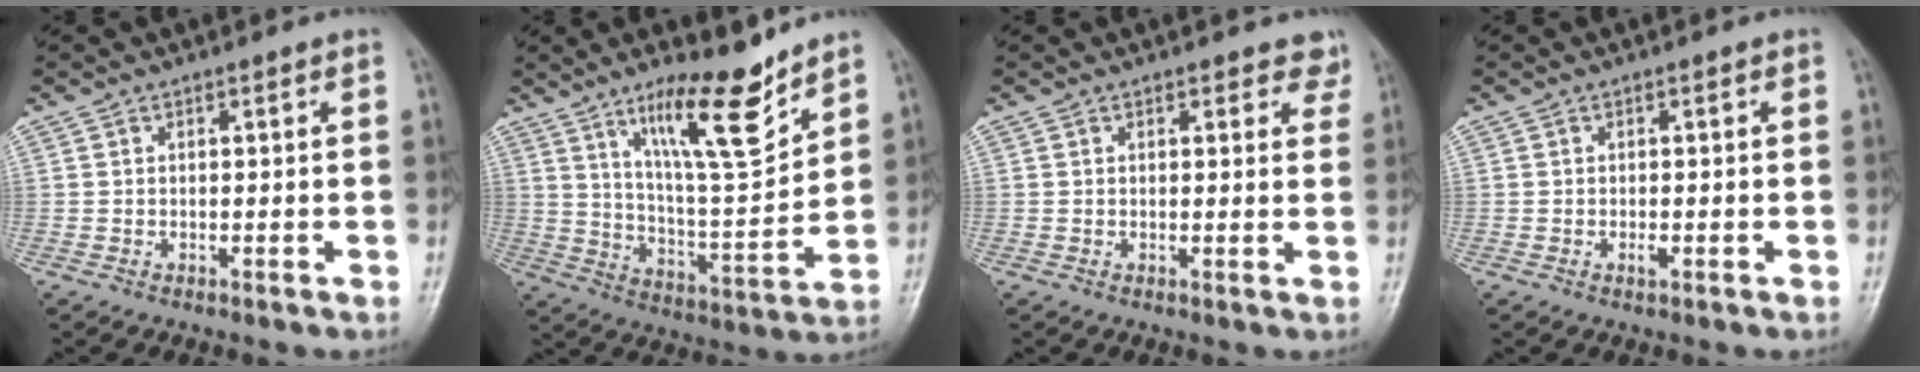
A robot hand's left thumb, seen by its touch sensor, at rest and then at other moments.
{"total": 15.1, "force": [10.2, 3.2, 10.7], "torque": [-0.158, -0.074, 0.182]}
{"total": 3.4, "force": [2.7, 1.7, 1.3], "torque": [0.016, -0.011, 0.022]}
{"total": 1.1, "force": [-0.3, 0.5, 0.9], "torque": [-0.013, -0.001, -0.006]}